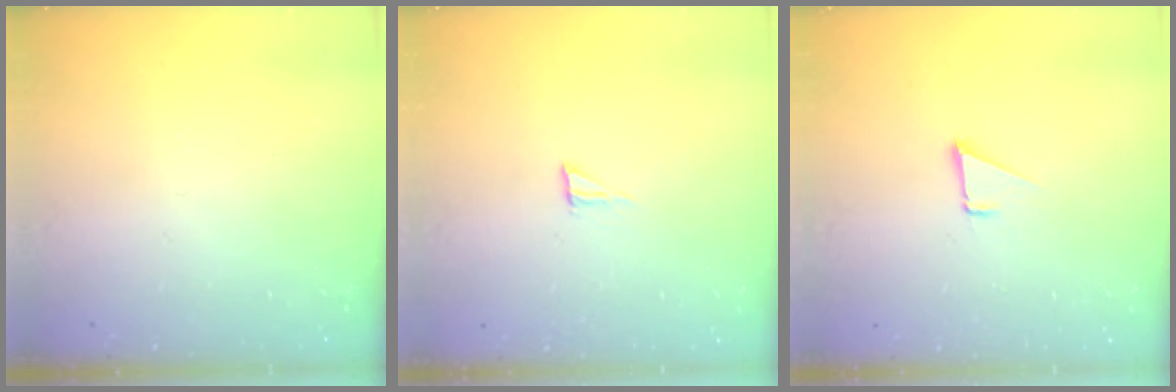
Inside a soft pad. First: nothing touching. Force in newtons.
{"total": 3.4, "press": 3.4, "slide": 0.3}
{"total": 1.6, "press": 1.5, "slide": 0.1}